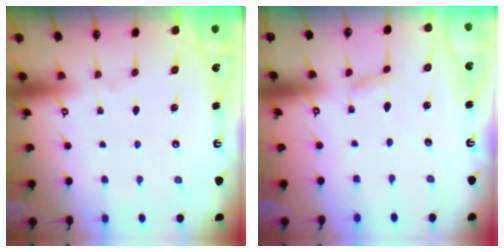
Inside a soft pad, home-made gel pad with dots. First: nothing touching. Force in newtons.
{"total": 2.8, "press": 2.8, "slide": 0.1}